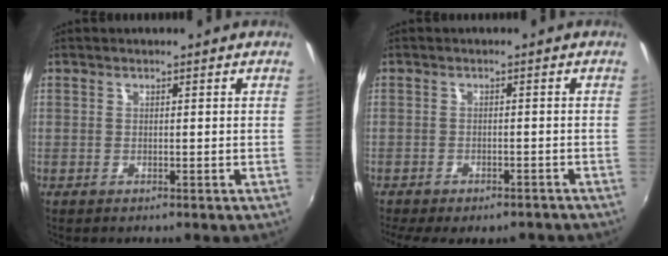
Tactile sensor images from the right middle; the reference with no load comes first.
{"total": 9.5, "force": [-7.7, 3.2, 4.6], "torque": [-0.103, -0.030, -0.106]}